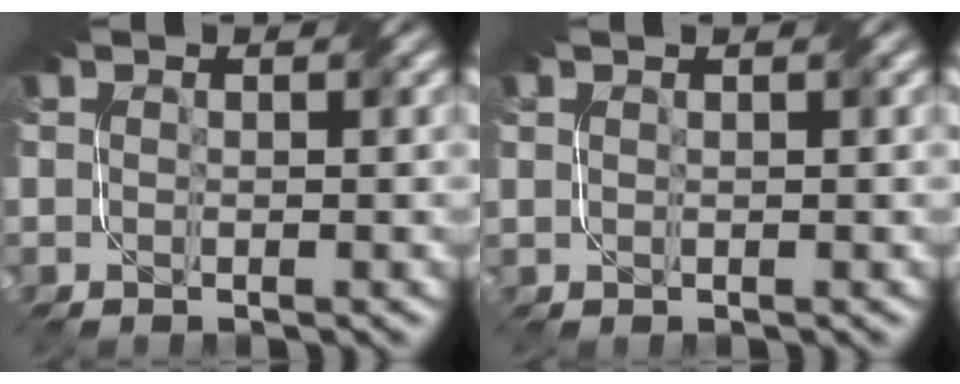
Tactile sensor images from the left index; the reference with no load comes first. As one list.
[{"total": 1.2, "force": [0.9, 0.4, 0.7], "torque": [-0.011, -0.005, 0.010]}]